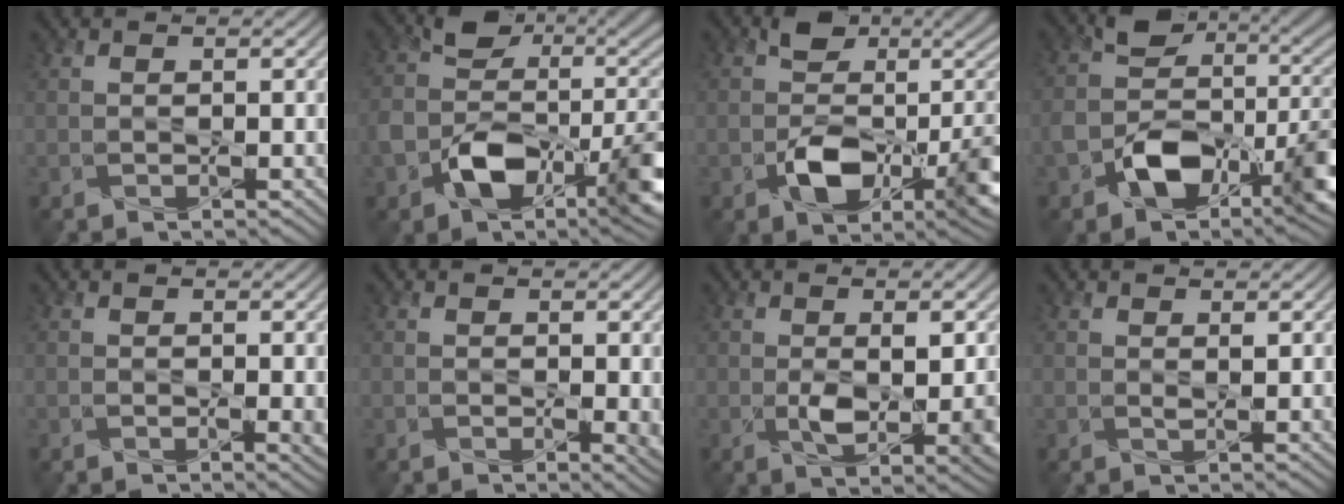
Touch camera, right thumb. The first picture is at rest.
{"total": 13.3, "force": [-3.7, 8.0, 9.9], "torque": [-0.168, -0.017, -0.059]}
{"total": 11.1, "force": [-1.5, 6.3, 9.0], "torque": [-0.147, -0.016, -0.023]}
{"total": 12.5, "force": [-4.4, 7.8, 8.7], "torque": [-0.151, -0.018, -0.070]}
{"total": 1.7, "force": [0.3, 0.4, 1.7], "torque": [-0.023, -0.006, 0.005]}
{"total": 2.0, "force": [0.3, 0.6, 1.9], "torque": [-0.026, -0.007, 0.006]}
{"total": 6.8, "force": [-0.4, 2.5, 6.3], "torque": [-0.106, -0.014, 0.001]}
{"total": 1.2, "force": [0.7, 0.2, 1.0], "torque": [-0.020, -0.005, 0.014]}